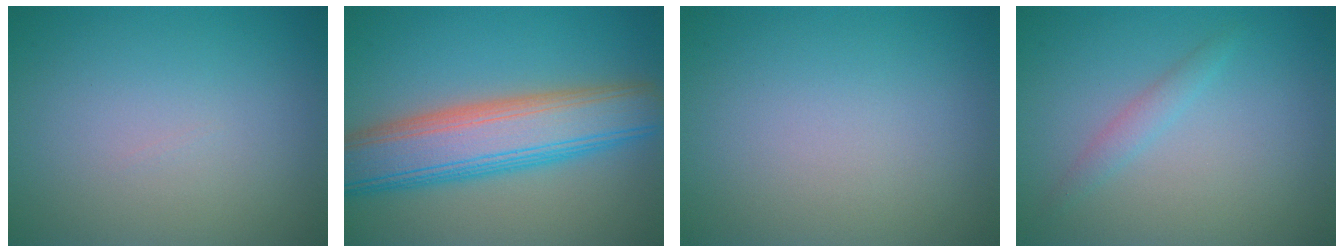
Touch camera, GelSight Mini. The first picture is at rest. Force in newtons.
{"total": 9.1, "press": 9.1, "slide": 0.7}
{"total": 0.0}
{"total": 1.1, "press": 1.1, "slide": 0.1}